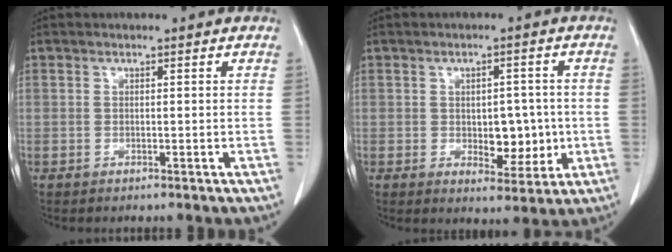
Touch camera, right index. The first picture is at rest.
{"total": 6.1, "force": [-0.5, 3.5, 5.0], "torque": [-0.056, 0.002, 0.002]}